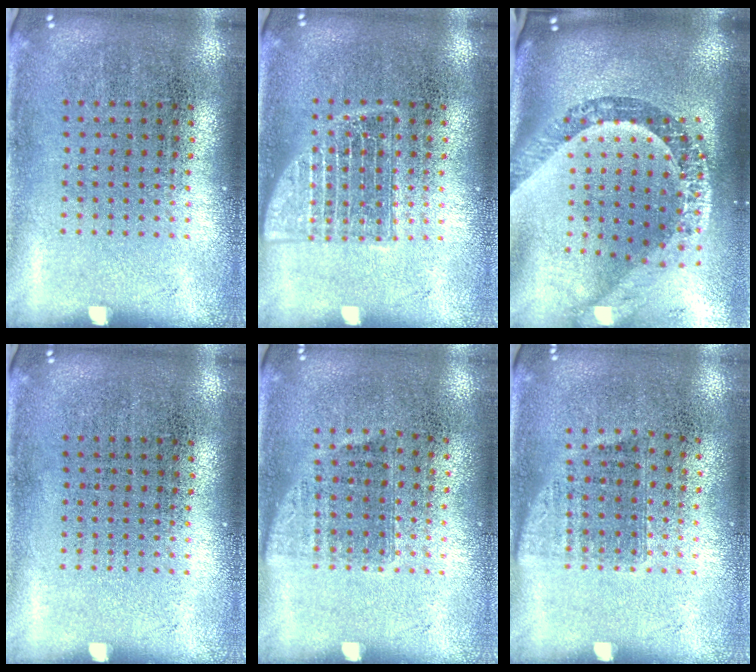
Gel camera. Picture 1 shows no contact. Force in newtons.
{"total": 2.5, "press": 2.5, "slide": 0.4}
{"total": 3.6, "press": 2.6, "slide": 2.5}
{"total": 0.0}
{"total": 0.8, "press": 0.7, "slide": 0.4}
{"total": 0.8, "press": 0.7, "slide": 0.4}